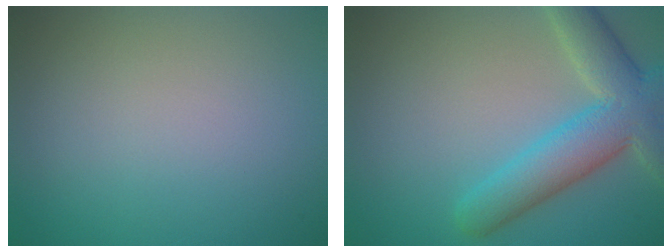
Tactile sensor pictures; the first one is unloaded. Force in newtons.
{"total": 7.2, "press": 7.2, "slide": 0.5}